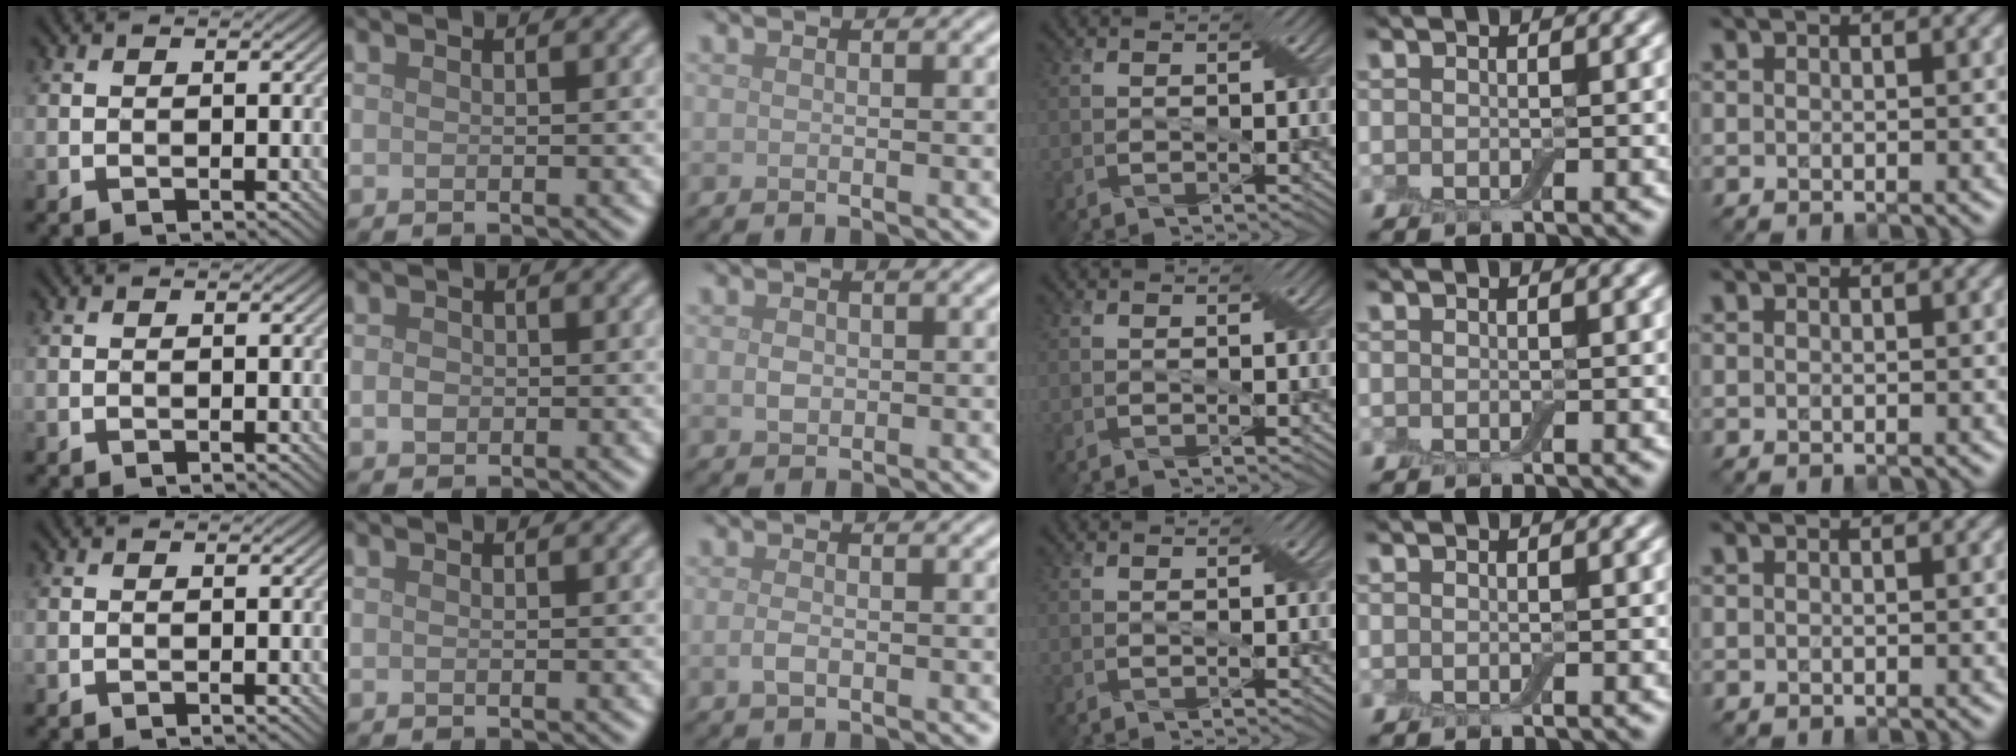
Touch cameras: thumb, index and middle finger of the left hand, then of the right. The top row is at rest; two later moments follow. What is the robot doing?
{"motion": "fold", "object": "apron"}